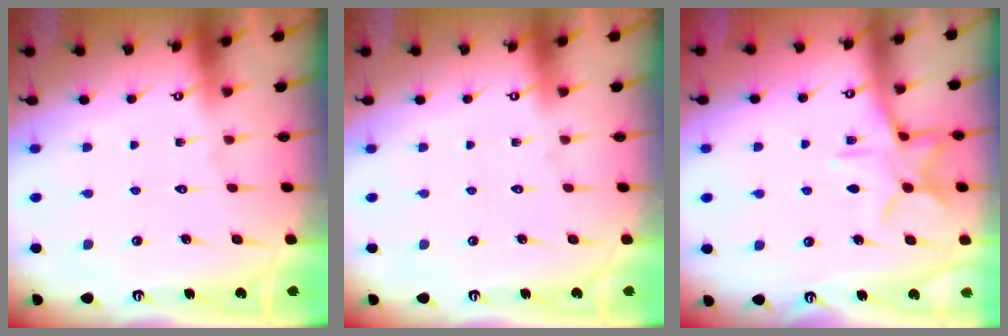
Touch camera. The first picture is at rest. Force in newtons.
{"total": 0.0}
{"total": 9.7, "press": 9.6, "slide": 0.6}